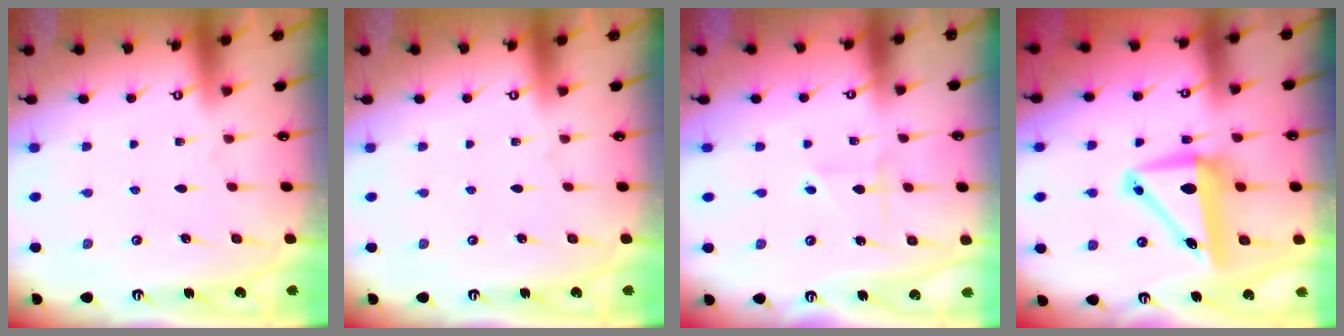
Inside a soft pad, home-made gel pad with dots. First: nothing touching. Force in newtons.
{"total": 0.0}
{"total": 2.3, "press": 2.2, "slide": 0.9}
{"total": 10.4, "press": 9.8, "slide": 3.4}